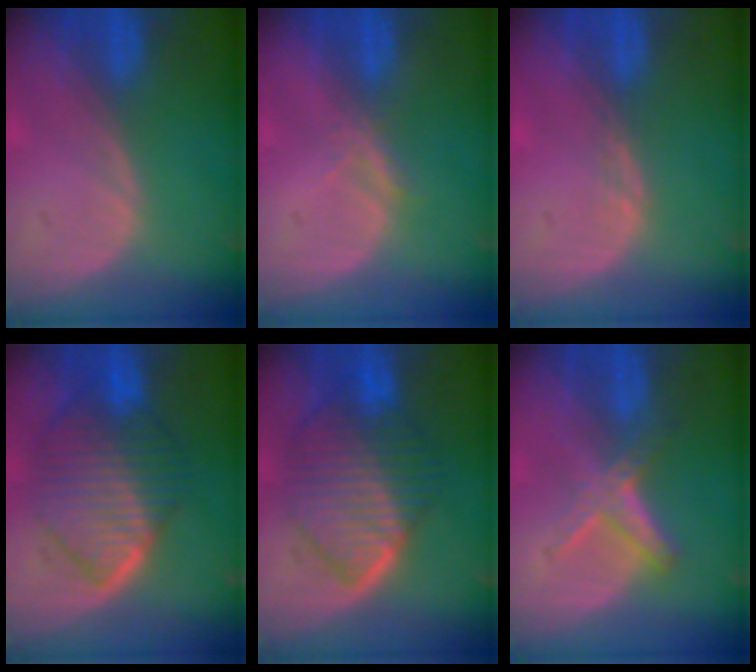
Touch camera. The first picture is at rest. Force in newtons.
{"total": 1.8, "press": 1.6, "slide": 0.7}
{"total": 1.0, "press": 0.8, "slide": 0.7}
{"total": 10.6, "press": 10.5, "slide": 0.9}
{"total": 10.3, "press": 10.2, "slide": 0.9}
{"total": 5.2, "press": 5.1, "slide": 0.8}